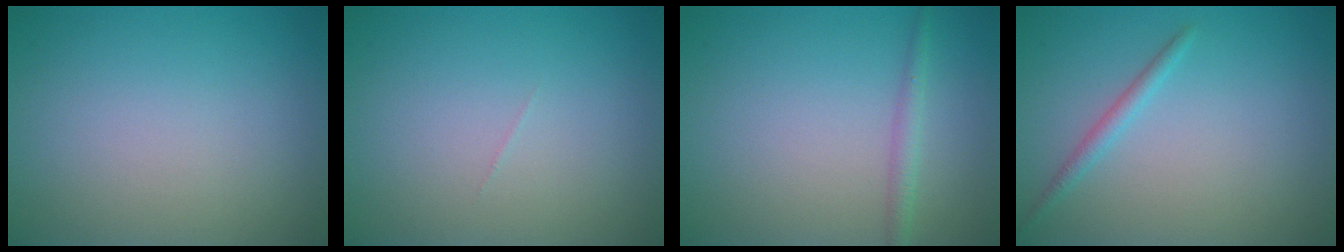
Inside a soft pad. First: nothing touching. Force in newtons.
{"total": 0.0}
{"total": 1.4, "press": 1.4, "slide": 0.1}
{"total": 1.3, "press": 1.3, "slide": 0.0}